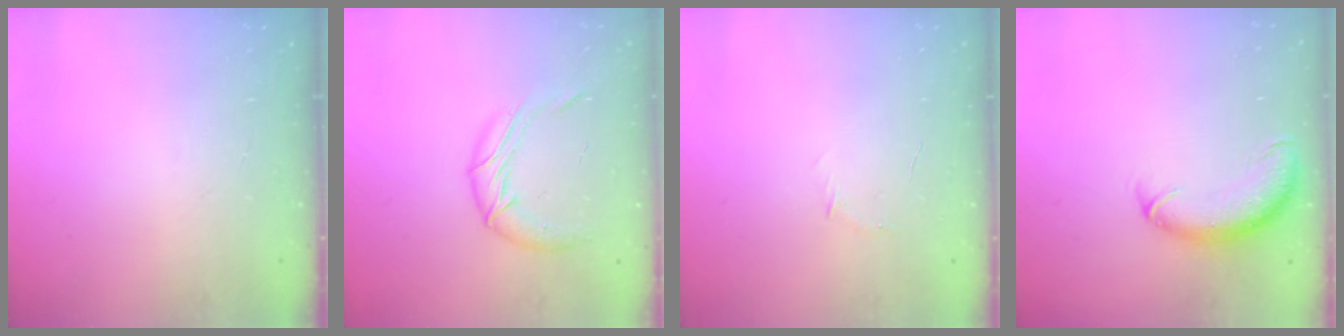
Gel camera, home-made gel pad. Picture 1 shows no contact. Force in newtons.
{"total": 10.8, "press": 10.7, "slide": 1.3}
{"total": 3.8, "press": 3.6, "slide": 1.1}
{"total": 11.5, "press": 11.2, "slide": 2.6}